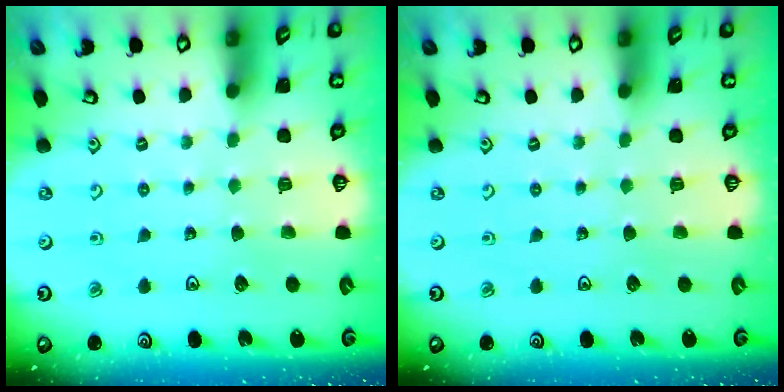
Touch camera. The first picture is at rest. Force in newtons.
{"total": 0.0}